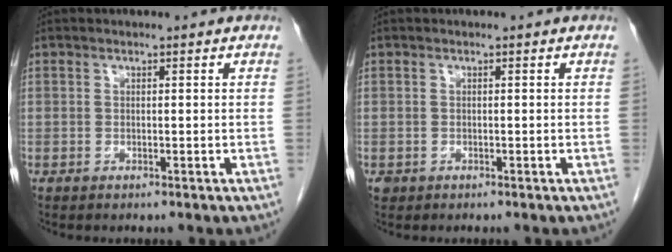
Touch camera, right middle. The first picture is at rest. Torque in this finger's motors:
{"motor_torque": [0.11, 0.01, 0.00, 0.00]}